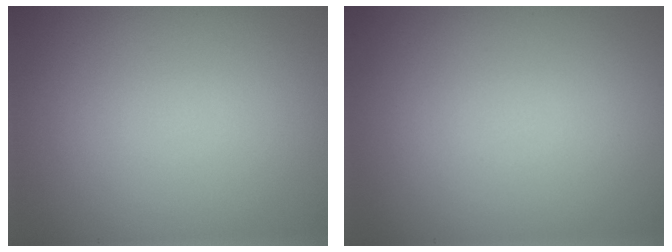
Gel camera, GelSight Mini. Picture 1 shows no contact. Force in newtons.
{"total": 0.0}